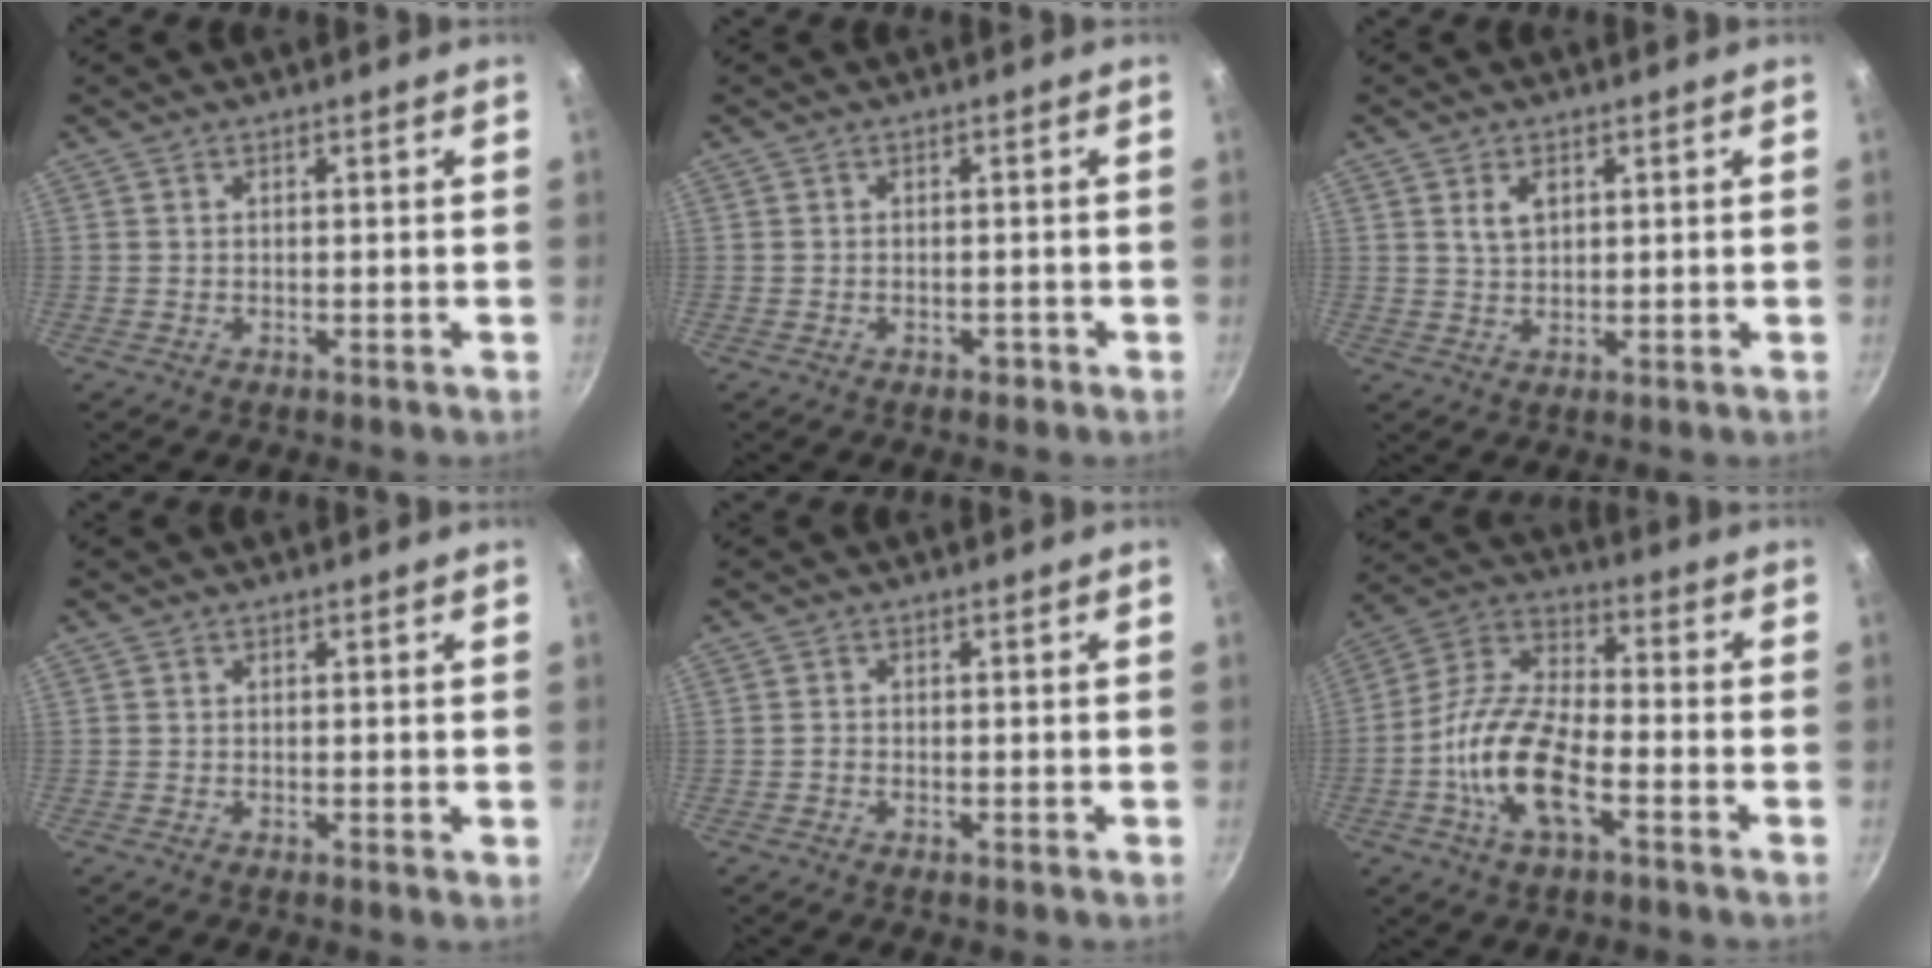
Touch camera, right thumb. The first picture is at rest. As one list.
[{"total": 1.3, "force": [-0.8, 0.8, 0.6], "torque": [-0.006, 0.009, -0.007]}, {"total": 5.4, "force": [1.2, 3.1, 4.2], "torque": [-0.069, 0.003, 0.024]}, {"total": 0.0}, {"total": 0.6, "force": [-0.4, 0.3, 0.2], "torque": [-0.005, 0.003, -0.012]}, {"total": 15.0, "force": [-5.0, 6.6, 12.4], "torque": [-0.232, 0.038, -0.112]}]